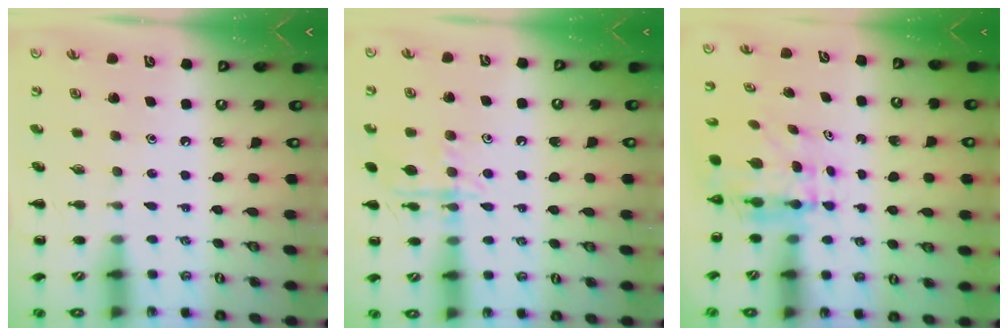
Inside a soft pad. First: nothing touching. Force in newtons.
{"total": 11.8, "press": 11.7, "slide": 0.7}
{"total": 5.9, "press": 5.8, "slide": 0.8}